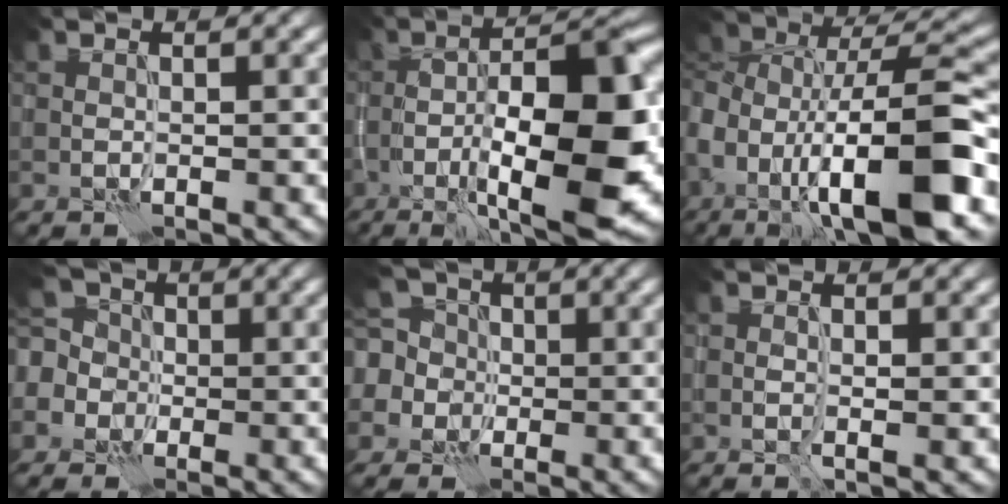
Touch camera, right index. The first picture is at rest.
{"total": 13.2, "force": [-2.8, 3.9, 12.3], "torque": [-0.192, 0.004, -0.044]}
{"total": 13.7, "force": [-3.9, 5.8, 11.8], "torque": [-0.197, 0.010, -0.061]}
{"total": 5.5, "force": [-0.3, 5.2, 1.7], "torque": [-0.039, 0.022, -0.040]}
{"total": 6.6, "force": [0.9, 6.2, 2.2], "torque": [-0.051, 0.025, -0.028]}
{"total": 0.9, "force": [0.1, 0.3, 0.9], "torque": [-0.017, -0.005, 0.003]}